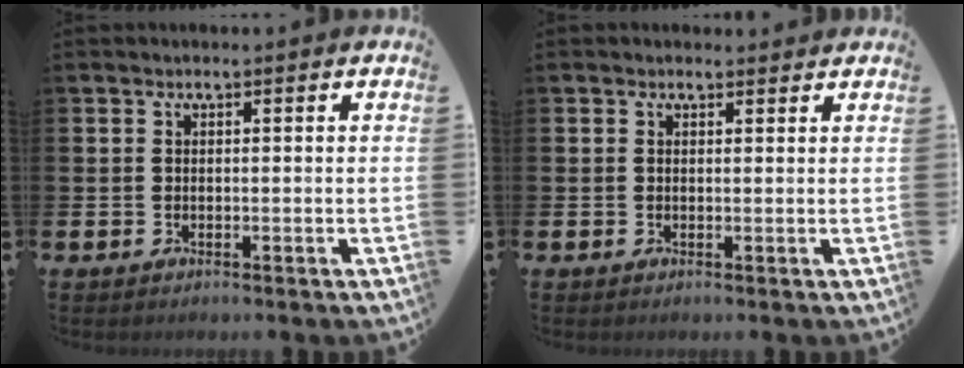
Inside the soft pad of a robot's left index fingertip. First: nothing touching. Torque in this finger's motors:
{"motor_torque": [0.94, -1.19, 0.14, 0.02]}